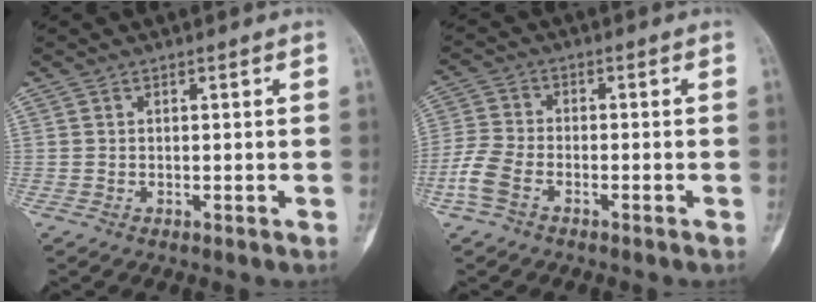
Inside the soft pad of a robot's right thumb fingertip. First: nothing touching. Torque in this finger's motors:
{"motor_torque": [-0.20, 0.07, 0.11, -0.13, 0.02]}